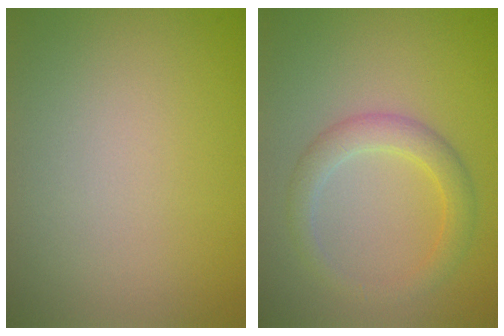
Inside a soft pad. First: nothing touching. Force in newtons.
{"total": 2.8, "press": 2.8, "slide": 0.1}